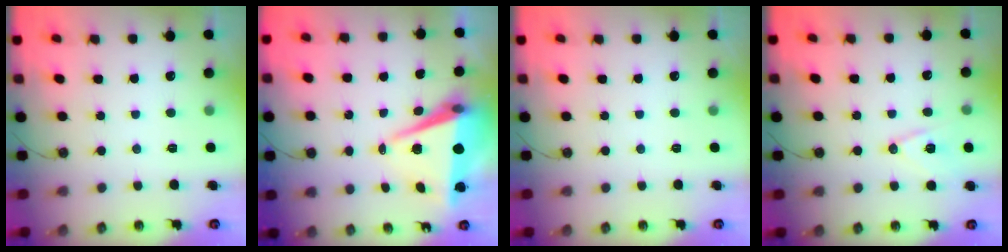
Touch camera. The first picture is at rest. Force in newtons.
{"total": 8.7, "press": 7.5, "slide": 4.3}
{"total": 0.0}
{"total": 11.1, "press": 10.5, "slide": 3.5}